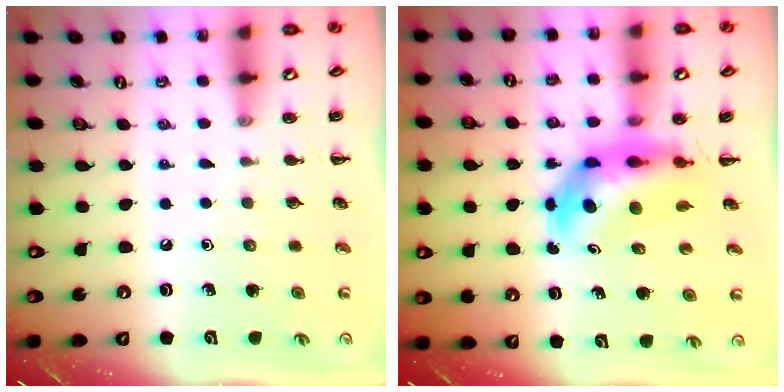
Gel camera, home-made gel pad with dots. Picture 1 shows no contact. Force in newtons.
{"total": 7.7, "press": 7.4, "slide": 2.2}